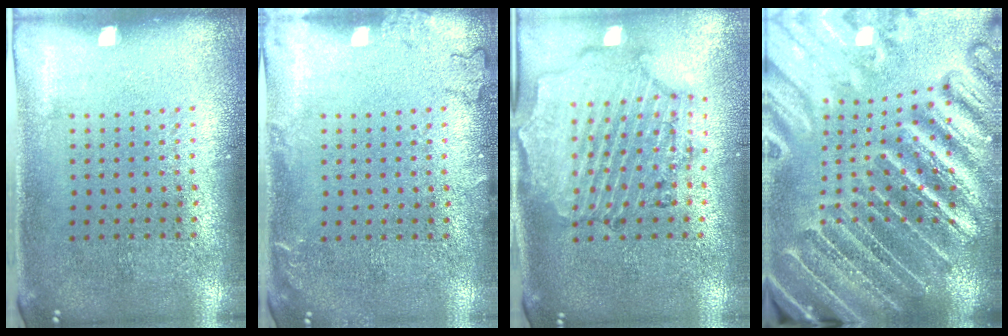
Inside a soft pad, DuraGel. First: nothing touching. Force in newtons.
{"total": 1.3, "press": 1.3, "slide": 0.3}
{"total": 1.7, "press": 1.7, "slide": 0.3}
{"total": 4.7, "press": 4.3, "slide": 1.9}